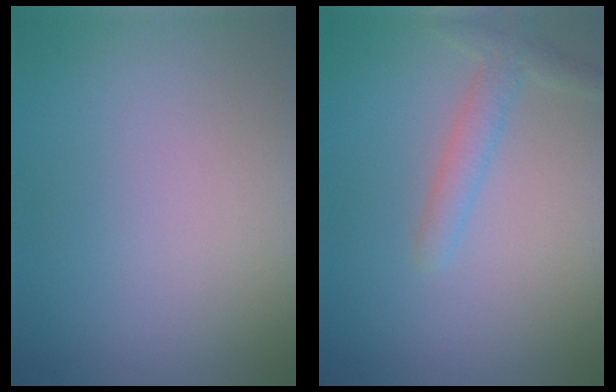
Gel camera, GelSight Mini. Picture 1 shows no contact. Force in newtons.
{"total": 2.2, "press": 2.2, "slide": 0.1}